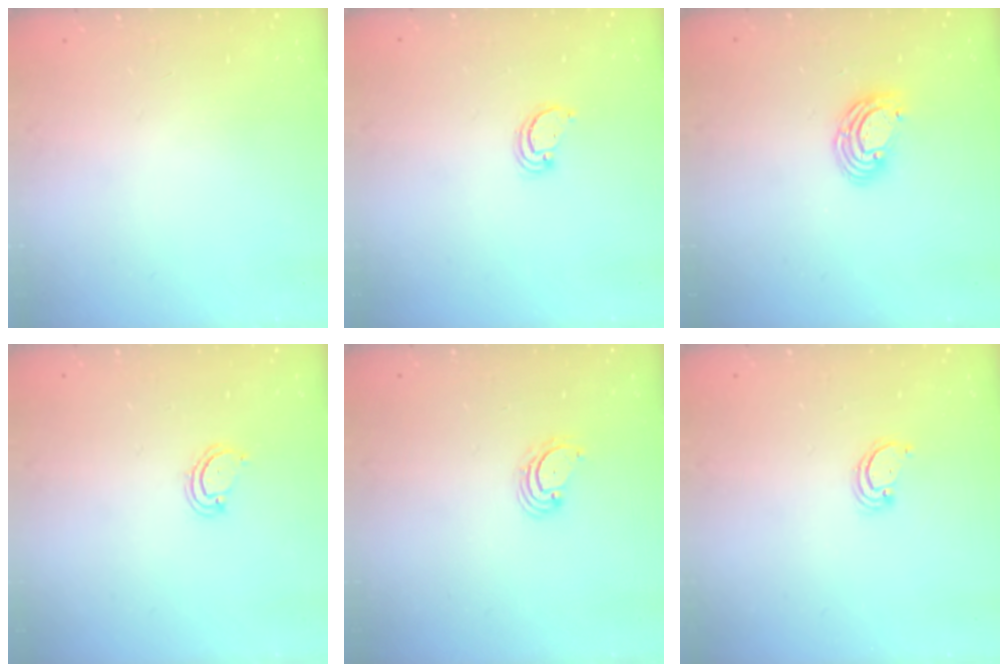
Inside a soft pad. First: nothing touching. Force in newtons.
{"total": 2.6, "press": 2.6, "slide": 0.2}
{"total": 7.5, "press": 7.4, "slide": 1.3}
{"total": 3.9, "press": 3.9, "slide": 0.4}
{"total": 3.8, "press": 3.8, "slide": 0.5}
{"total": 1.7, "press": 1.7, "slide": 0.1}